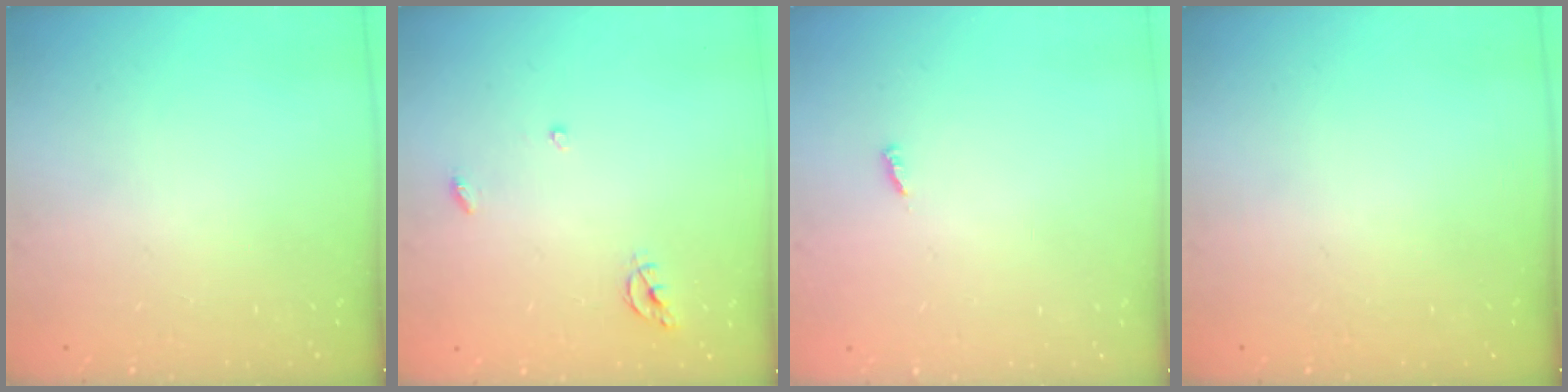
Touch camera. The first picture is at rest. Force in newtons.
{"total": 5.5, "press": 5.5, "slide": 0.6}
{"total": 3.0, "press": 3.0, "slide": 0.0}
{"total": 0.0}